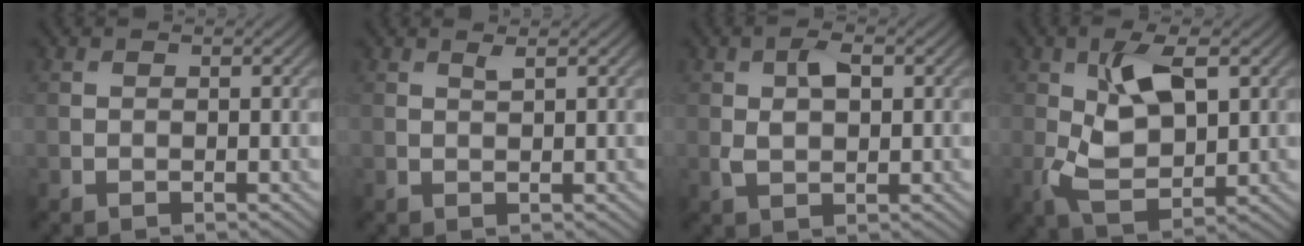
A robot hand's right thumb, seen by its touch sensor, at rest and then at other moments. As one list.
[{"total": 0.8, "force": [0.6, 0.0, 0.5], "torque": [-0.010, 0.001, 0.012]}, {"total": 3.6, "force": [0.8, 2.0, 2.9], "torque": [-0.061, 0.000, 0.017]}, {"total": 8.5, "force": [1.7, 4.3, 7.1], "torque": [-0.152, -0.002, 0.032]}]